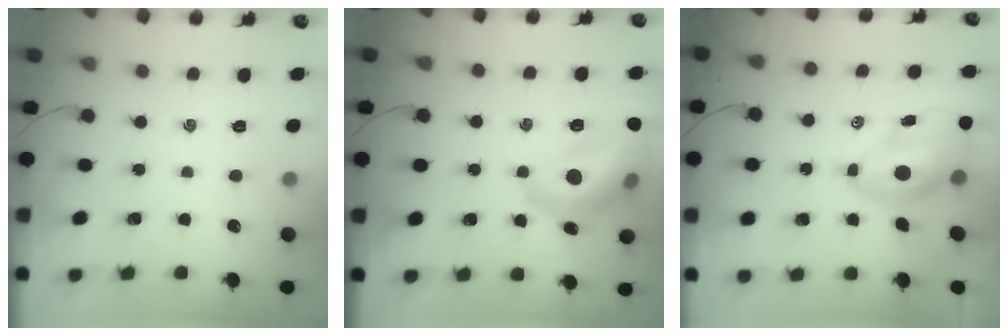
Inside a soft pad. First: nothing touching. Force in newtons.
{"total": 15.3, "press": 15.2, "slide": 1.7}
{"total": 7.4, "press": 7.2, "slide": 2.0}